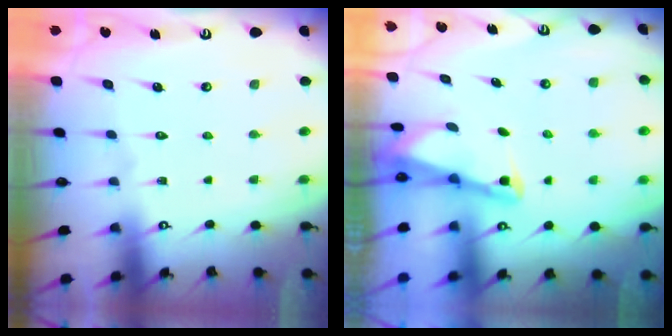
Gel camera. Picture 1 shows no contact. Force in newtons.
{"total": 2.2, "press": 2.1, "slide": 0.3}